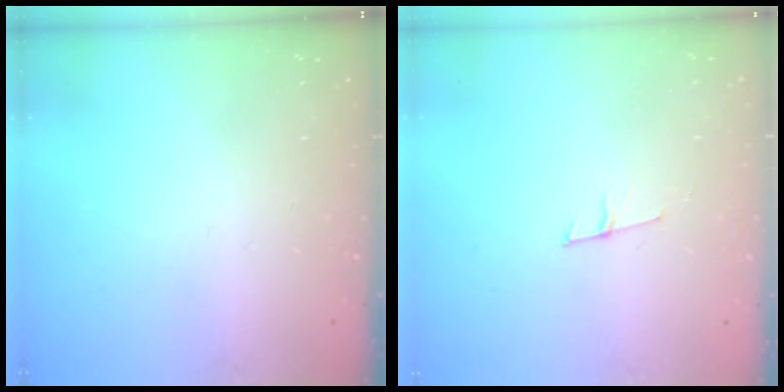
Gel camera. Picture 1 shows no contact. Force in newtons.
{"total": 5.3, "press": 4.5, "slide": 2.9}